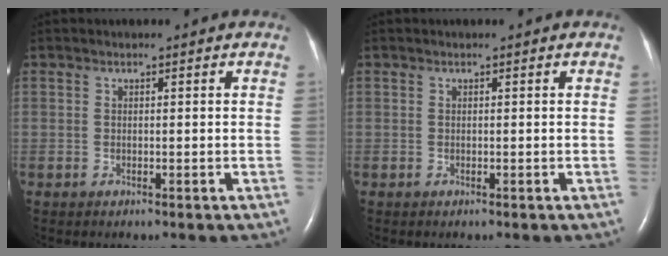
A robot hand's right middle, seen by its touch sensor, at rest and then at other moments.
{"total": 0.0}